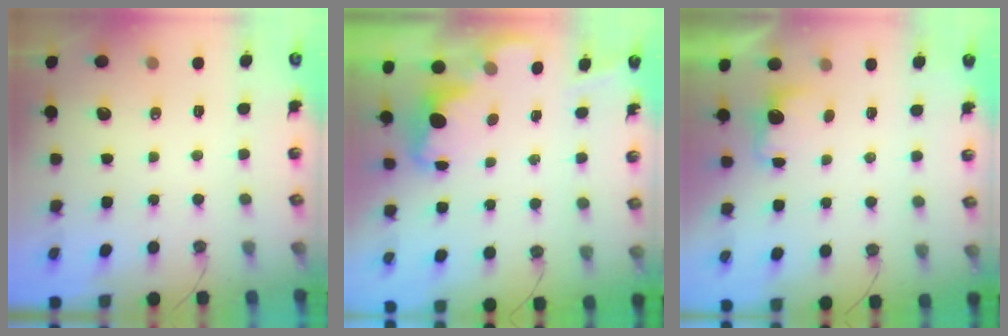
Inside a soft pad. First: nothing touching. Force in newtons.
{"total": 2.1, "press": 2.0, "slide": 0.6}
{"total": 2.8, "press": 2.6, "slide": 0.9}